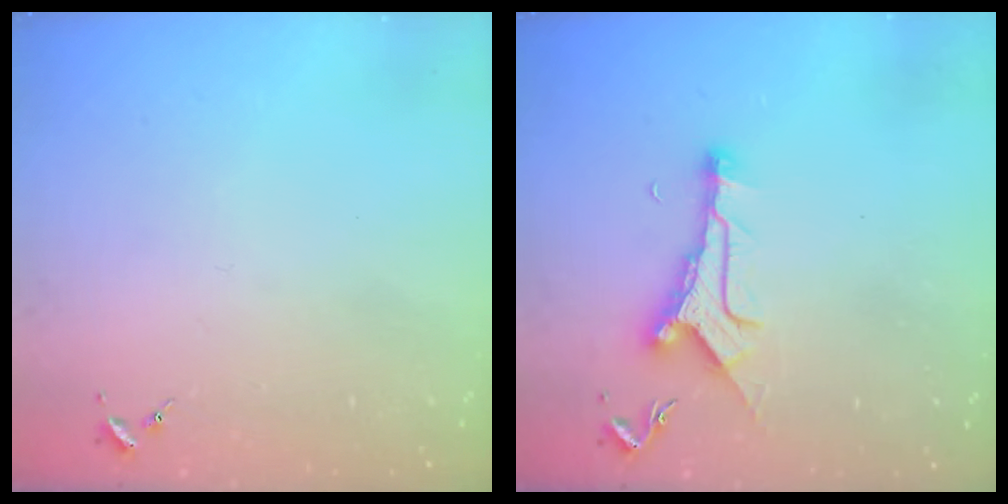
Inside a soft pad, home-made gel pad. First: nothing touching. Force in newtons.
{"total": 10.1, "press": 10.1, "slide": 0.8}